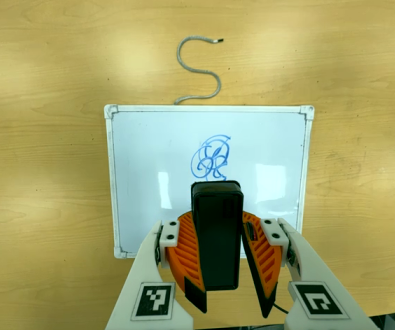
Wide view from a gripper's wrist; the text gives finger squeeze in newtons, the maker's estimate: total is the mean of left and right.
{"total": 11.1, "left": 10.2, "right": 11.9}